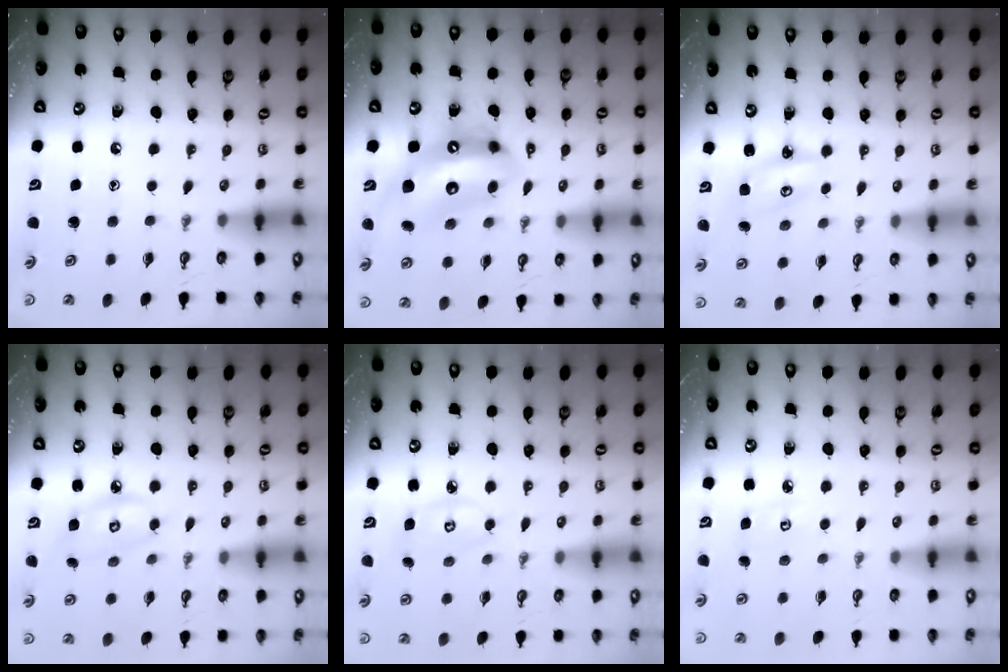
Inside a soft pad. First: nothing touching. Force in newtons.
{"total": 15.5, "press": 15.4, "slide": 1.4}
{"total": 3.9, "press": 3.9, "slide": 0.2}
{"total": 6.5, "press": 6.5, "slide": 0.3}
{"total": 5.3, "press": 5.3, "slide": 0.3}
{"total": 4.4, "press": 4.4, "slide": 0.5}